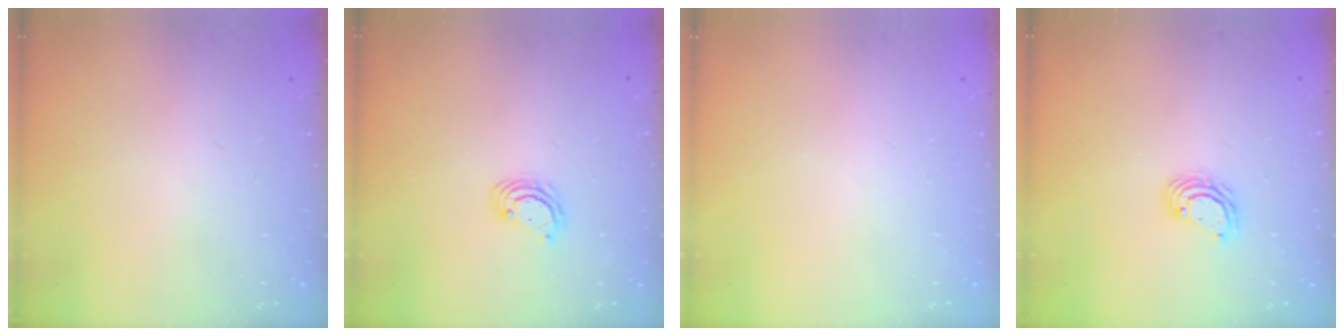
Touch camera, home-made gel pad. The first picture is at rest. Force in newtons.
{"total": 2.8, "press": 2.8, "slide": 0.3}
{"total": 0.0}
{"total": 4.3, "press": 4.3, "slide": 0.1}